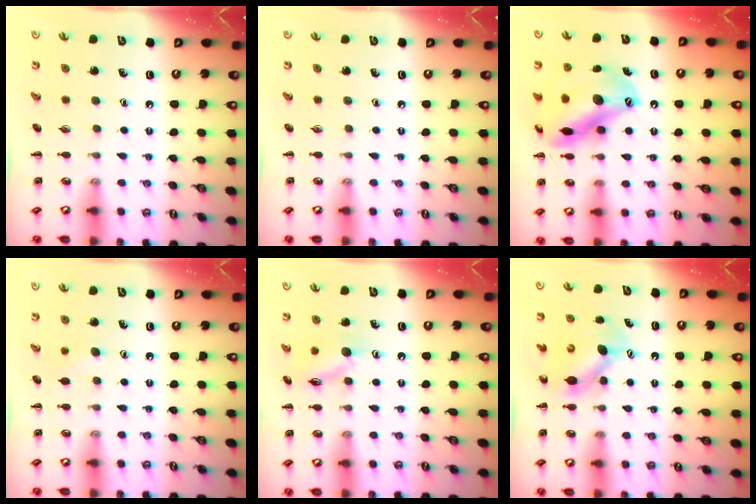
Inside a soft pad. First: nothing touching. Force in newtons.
{"total": 0.0}
{"total": 17.8, "press": 17.6, "slide": 2.8}
{"total": 5.4, "press": 5.2, "slide": 1.4}
{"total": 10.3, "press": 10.3, "slide": 0.6}
{"total": 5.8, "press": 5.8, "slide": 0.6}